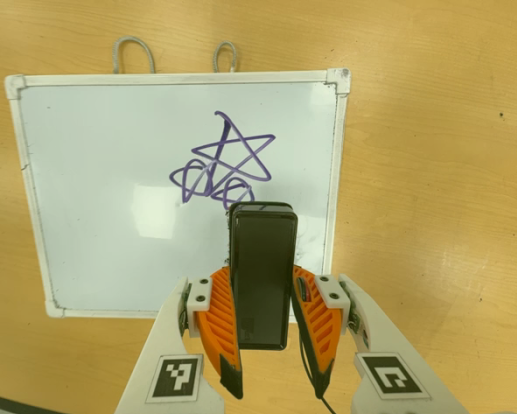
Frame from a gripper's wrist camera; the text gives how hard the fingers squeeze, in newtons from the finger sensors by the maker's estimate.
{"total": 6.3, "left": 4.0, "right": 8.5}